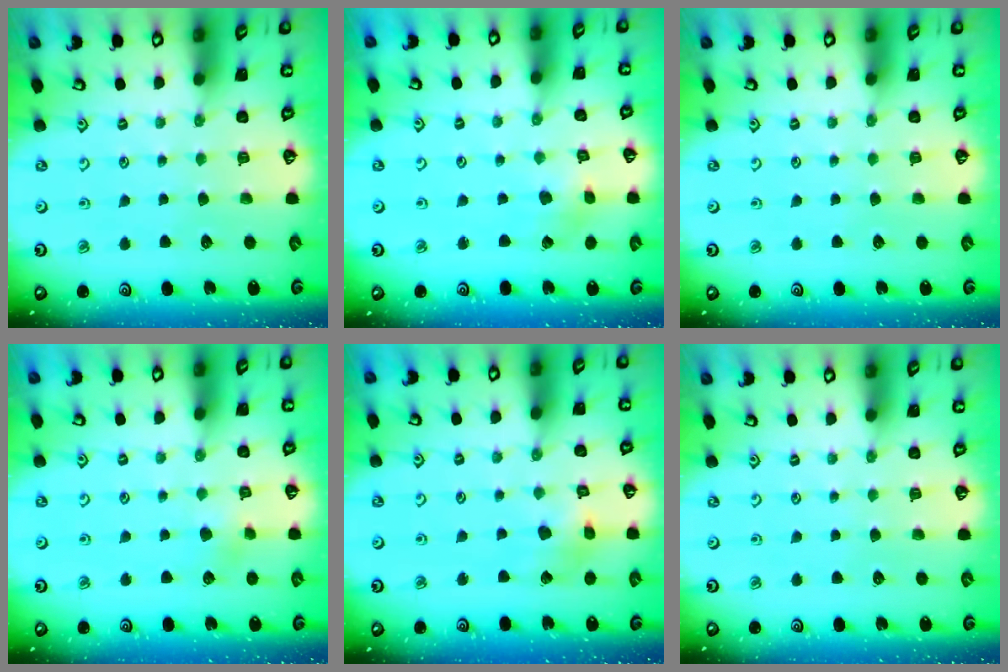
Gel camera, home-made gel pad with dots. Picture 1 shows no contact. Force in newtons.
{"total": 2.2, "press": 2.2, "slide": 0.1}
{"total": 0.0}
{"total": 3.8, "press": 3.8, "slide": 0.7}
{"total": 6.9, "press": 6.9, "slide": 0.7}
{"total": 0.0}